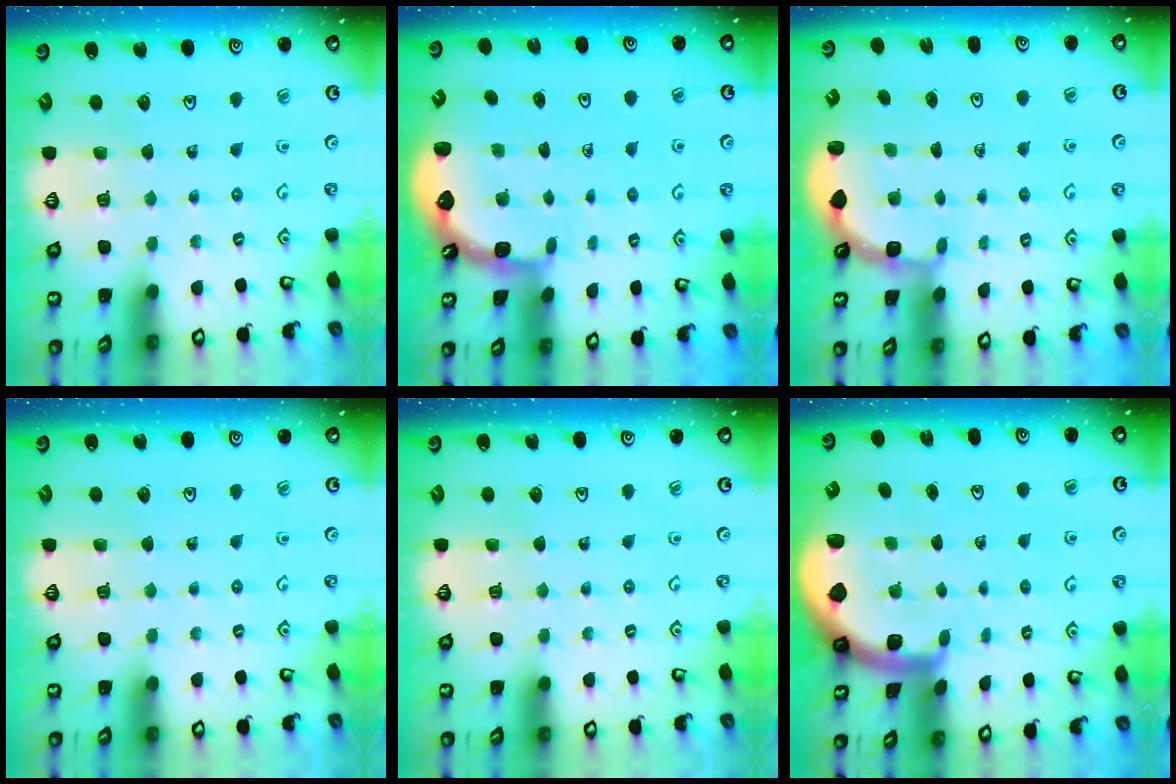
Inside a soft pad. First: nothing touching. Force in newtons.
{"total": 1.3, "press": 1.3, "slide": 0.1}
{"total": 2.5, "press": 1.9, "slide": 1.6}
{"total": 0.0}
{"total": 0.0}
{"total": 2.4, "press": 2.4, "slide": 0.3}